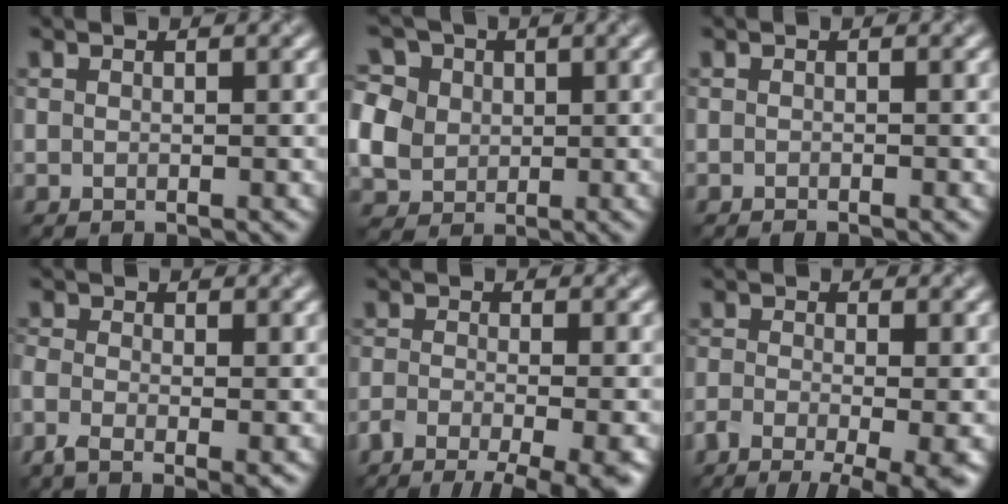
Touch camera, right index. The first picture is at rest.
{"total": 7.9, "force": [1.4, 6.7, 3.9], "torque": [-0.085, 0.031, 0.005]}
{"total": 0.6, "force": [-0.6, 0.0, 0.2], "torque": [-0.002, 0.000, -0.011]}
{"total": 3.3, "force": [-1.7, 1.1, 2.6], "torque": [-0.061, -0.005, -0.042]}
{"total": 9.3, "force": [-6.9, 2.7, 5.7], "torque": [-0.096, -0.031, -0.097]}
{"total": 8.8, "force": [-5.8, 2.8, 6.0], "torque": [-0.106, -0.031, -0.084]}